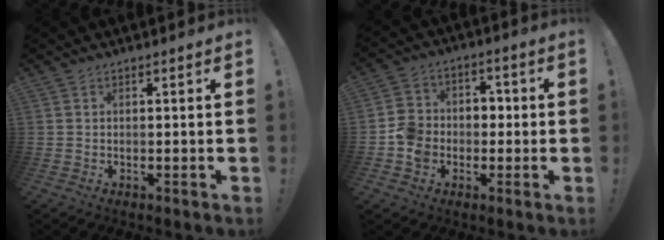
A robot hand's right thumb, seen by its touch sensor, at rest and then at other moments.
{"total": 10.1, "force": [-3.4, 9.0, 3.2], "torque": [-0.039, 0.033, -0.059]}